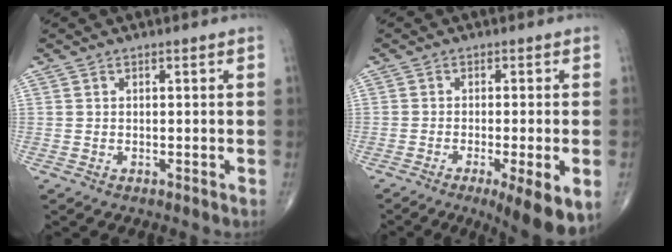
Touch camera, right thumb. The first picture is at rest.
{"total": 10.2, "force": [-4.4, 1.9, 9.0], "torque": [-0.124, -0.013, -0.064]}